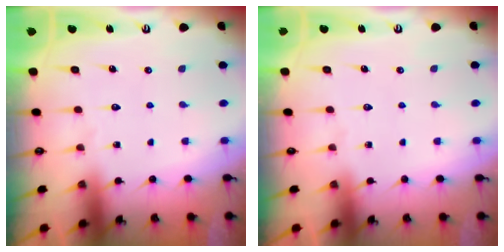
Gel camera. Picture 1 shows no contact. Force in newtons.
{"total": 0.0}